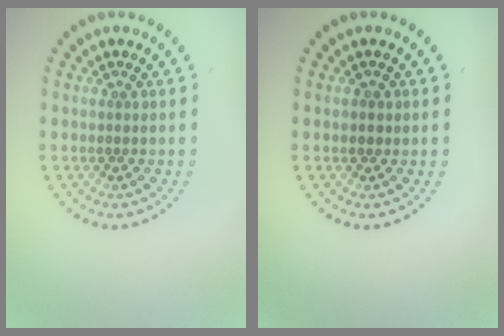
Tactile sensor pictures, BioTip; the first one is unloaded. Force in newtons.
{"total": 1.0, "press": 0.9, "slide": 0.4}